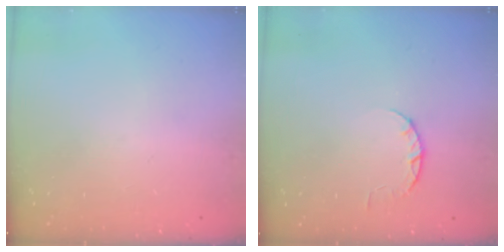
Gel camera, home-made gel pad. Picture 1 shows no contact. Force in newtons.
{"total": 3.3, "press": 3.3, "slide": 0.5}